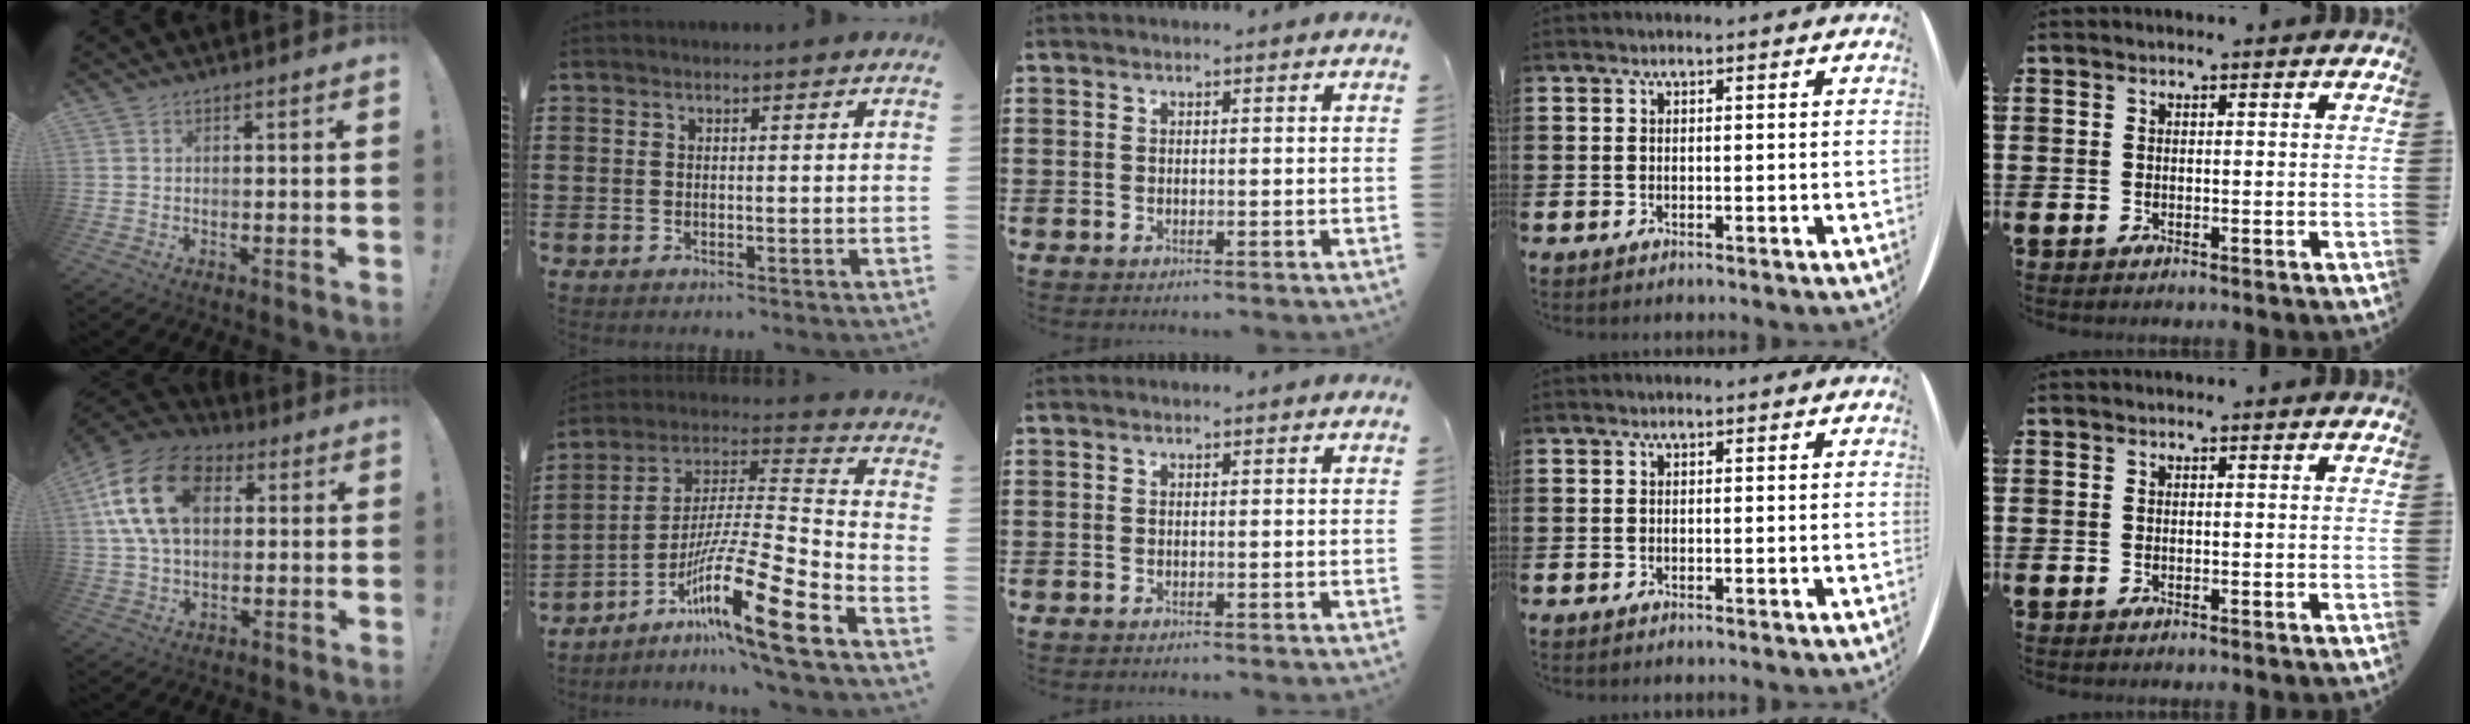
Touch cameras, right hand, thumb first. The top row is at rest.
{"thumb": {"total": 19.4, "force": [5.4, 12.6, 13.7], "torque": [-0.261, 0.000, 0.097]}, "index": {"total": 15.9, "force": [-9.4, 1.4, 12.8], "torque": [-0.229, 0.004, -0.172]}}